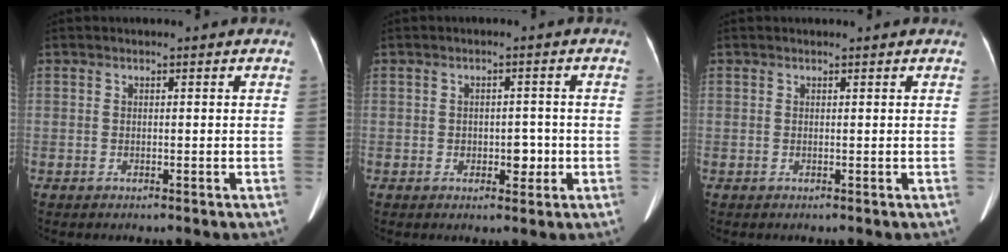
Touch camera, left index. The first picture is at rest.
{"total": 2.9, "force": [-0.7, 1.9, 2.1], "torque": [-0.025, 0.003, -0.005]}
{"total": 1.2, "force": [1.1, 0.1, 0.3], "torque": [-0.010, 0.011, 0.013]}